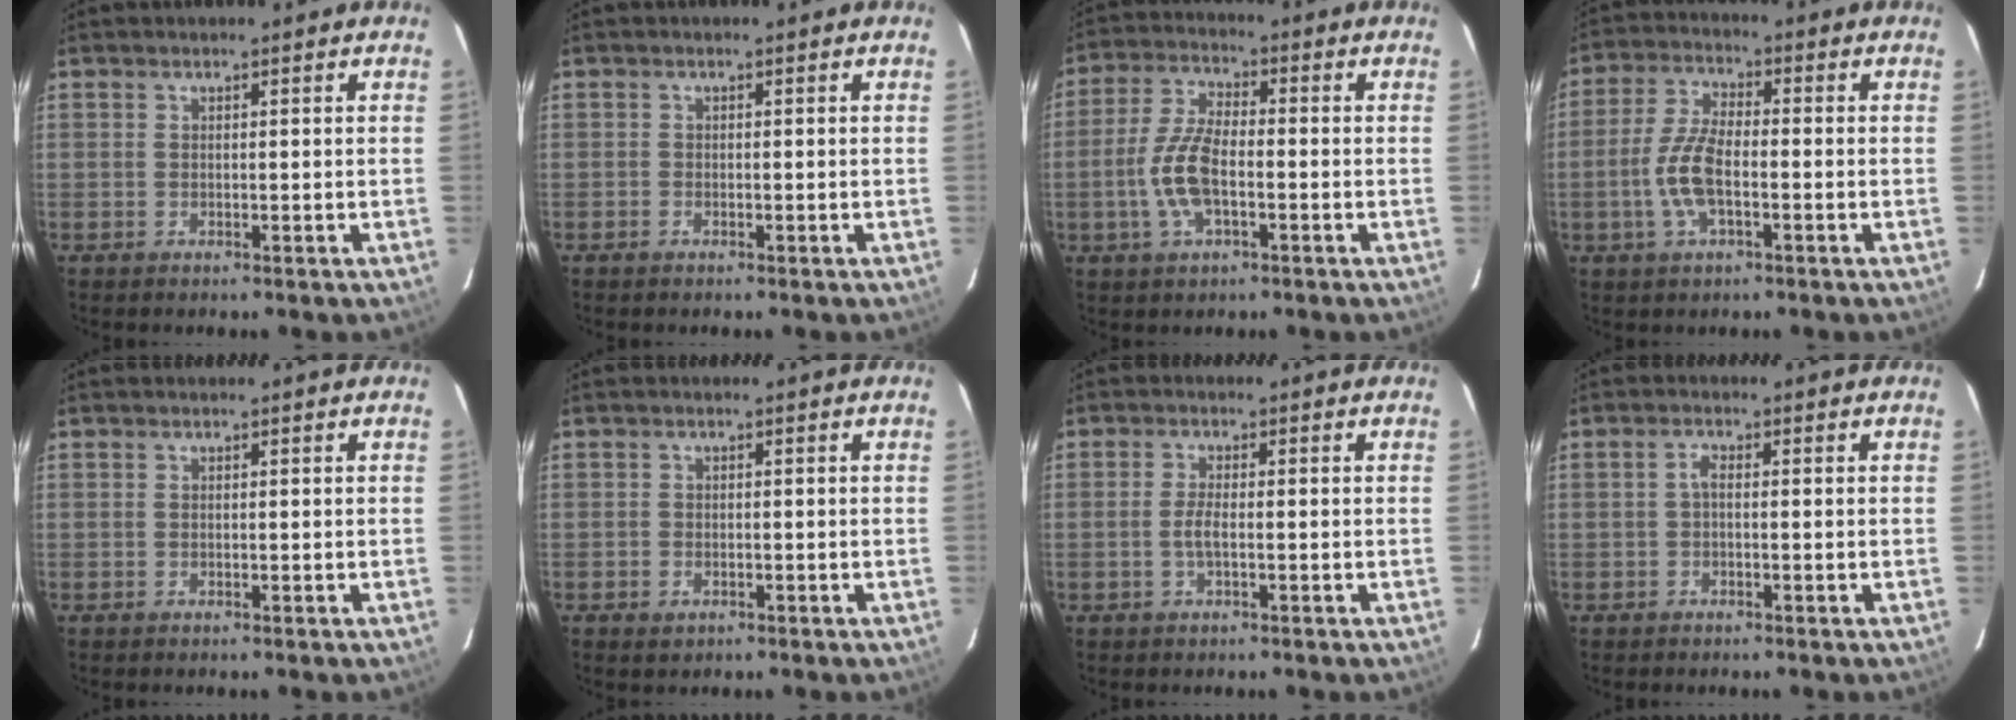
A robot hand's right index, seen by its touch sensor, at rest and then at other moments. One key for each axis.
{"total": 0.6, "fx": -0.5, "fy": 0.3, "fz": 0.0, "tx": 0.000, "ty": 0.000, "tz": -0.012}
{"total": 9.5, "fx": -2.4, "fy": 3.8, "fz": 8.3, "tx": -0.179, "ty": 0.005, "tz": -0.048}
{"total": 8.6, "fx": -2.3, "fy": 3.3, "fz": 7.6, "tx": -0.163, "ty": 0.005, "tz": -0.046}
{"total": 0.0}
{"total": 1.9, "fx": -1.0, "fy": 1.4, "fz": 0.6, "tx": -0.011, "ty": -0.003, "tz": -0.016}
{"total": 2.6, "fx": -0.7, "fy": 0.5, "fz": 2.5, "tx": -0.051, "ty": 0.000, "tz": -0.014}
{"total": 1.3, "fx": -0.3, "fy": 0.6, "fz": 1.2, "tx": -0.025, "ty": 0.007, "tz": -0.007}